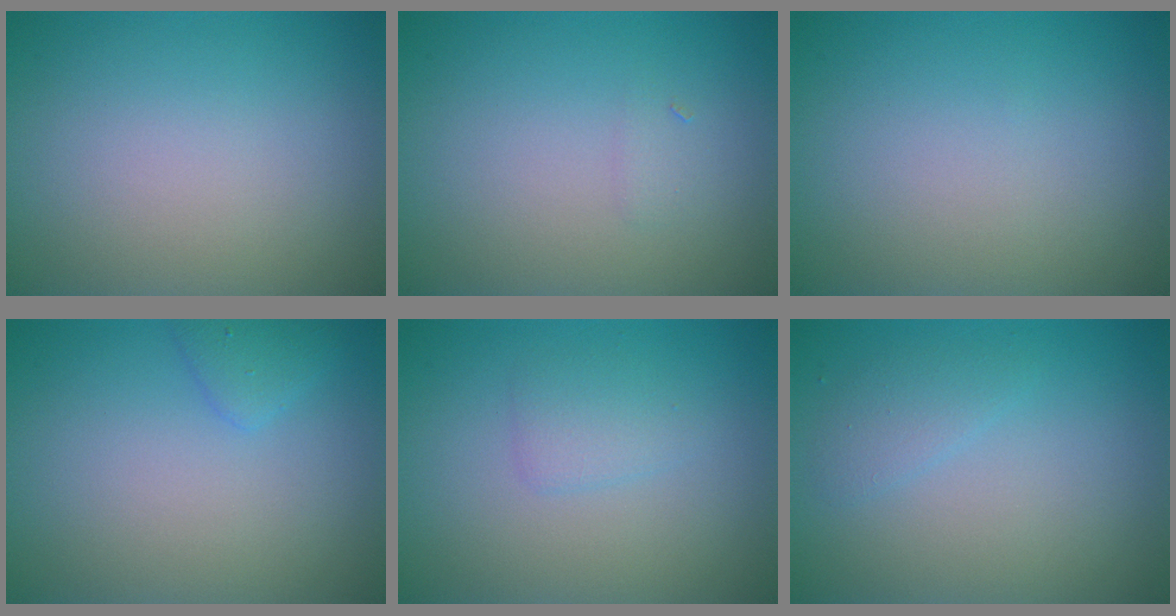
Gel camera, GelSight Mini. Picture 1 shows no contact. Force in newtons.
{"total": 0.6, "press": 0.6, "slide": 0.0}
{"total": 0.0}
{"total": 1.4, "press": 1.4, "slide": 0.1}
{"total": 1.5, "press": 1.5, "slide": 0.1}
{"total": 1.3, "press": 1.3, "slide": 0.0}